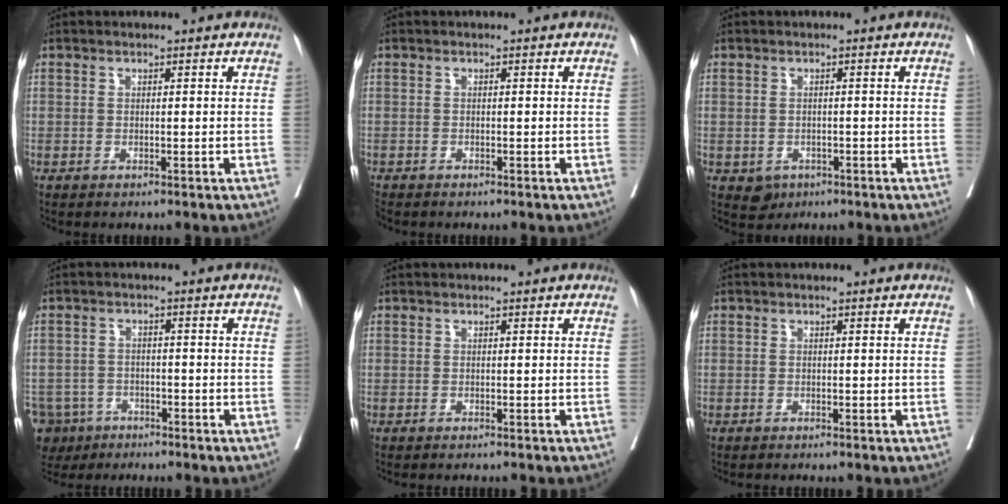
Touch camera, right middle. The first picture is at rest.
{"total": 1.4, "force": [-1.3, 0.4, 0.2], "torque": [-0.010, -0.005, -0.025]}
{"total": 2.5, "force": [-1.2, 2.1, 0.7], "torque": [-0.008, 0.003, -0.010]}
{"total": 9.5, "force": [-6.0, 7.1, 2.0], "torque": [-0.063, -0.004, -0.096]}
{"total": 2.3, "force": [-2.2, 0.1, 0.6], "torque": [-0.006, -0.004, -0.029]}
{"total": 0.9, "force": [-0.8, 0.2, 0.3], "torque": [-0.007, -0.002, -0.013]}